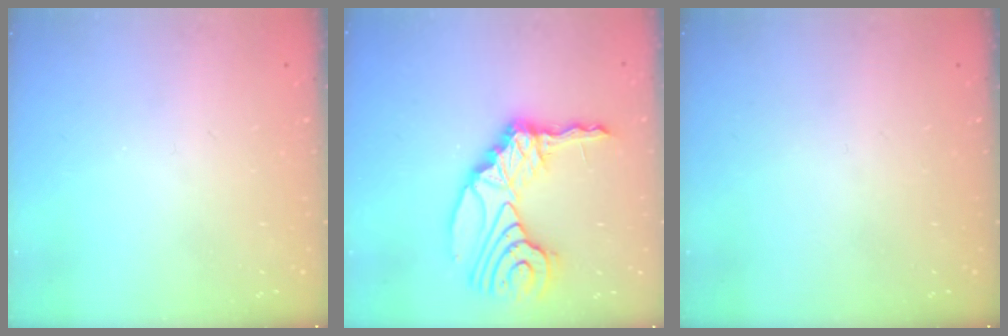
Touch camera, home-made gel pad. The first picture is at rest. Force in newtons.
{"total": 18.5, "press": 18.2, "slide": 3.2}
{"total": 0.0}